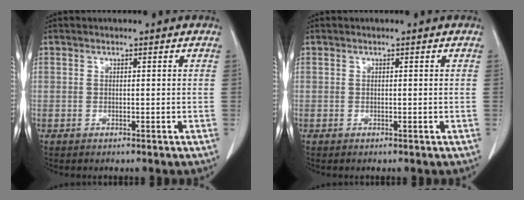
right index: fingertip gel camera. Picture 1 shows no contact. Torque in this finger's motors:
{"motor_torque": [-0.01, 0.02, 0.00, 0.00]}